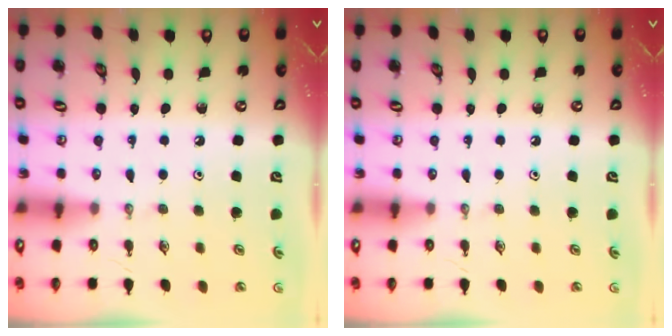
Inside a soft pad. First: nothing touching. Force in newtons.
{"total": 0.0}